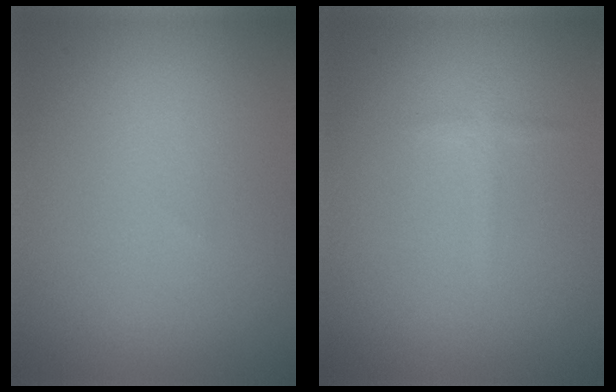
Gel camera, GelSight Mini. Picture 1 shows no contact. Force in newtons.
{"total": 0.8, "press": 0.8, "slide": 0.1}